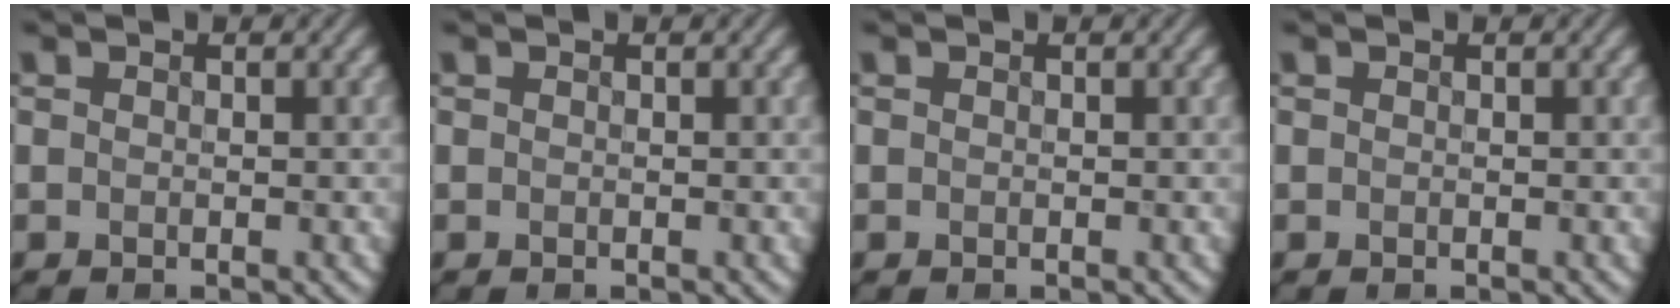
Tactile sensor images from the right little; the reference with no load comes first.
{"total": 0.0}
{"total": 0.0}
{"total": 0.0}